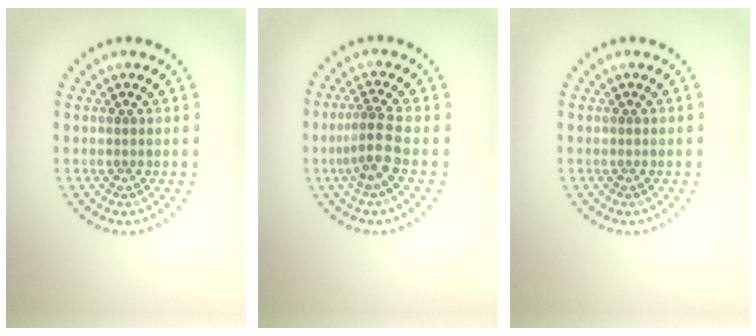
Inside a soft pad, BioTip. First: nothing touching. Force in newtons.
{"total": 2.8, "press": 2.3, "slide": 1.7}
{"total": 0.0}